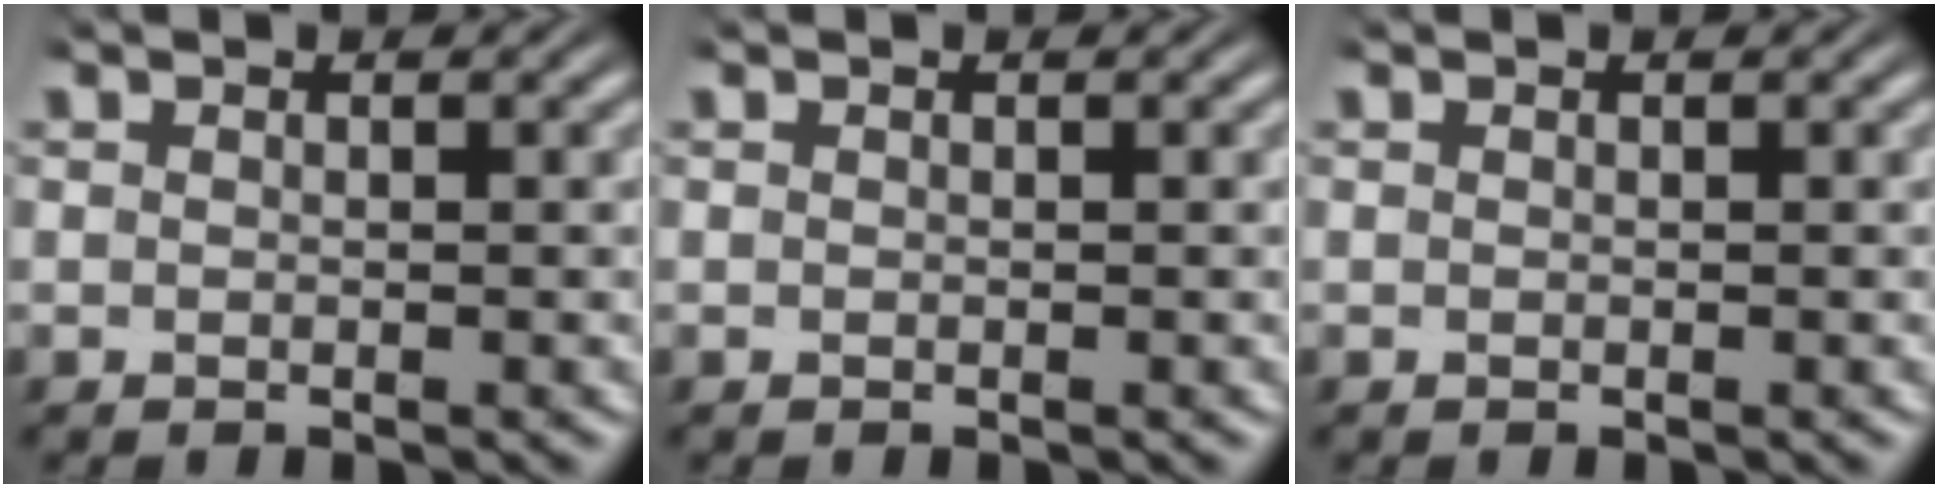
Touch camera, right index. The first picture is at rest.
{"total": 0.0}
{"total": 0.0}